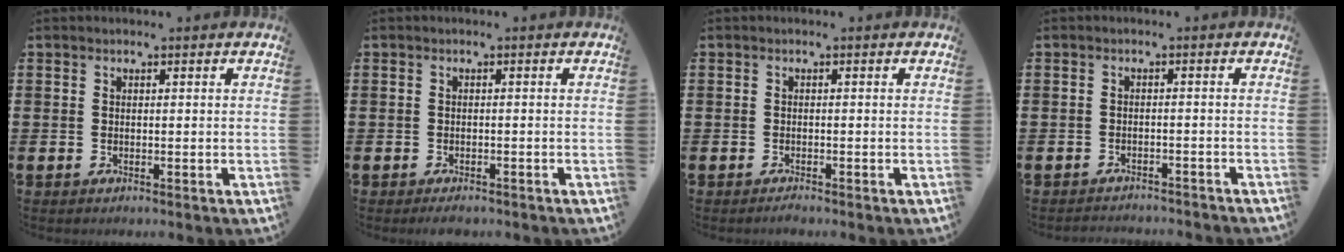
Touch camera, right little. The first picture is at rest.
{"total": 0.7, "force": [-0.7, 0.2, 0.2], "torque": [-0.007, -0.003, -0.013]}
{"total": 0.6, "force": [-0.5, 0.0, 0.3], "torque": [-0.006, -0.002, -0.011]}
{"total": 1.4, "force": [-1.4, -0.1, -0.1], "torque": [-0.002, 0.003, -0.030]}